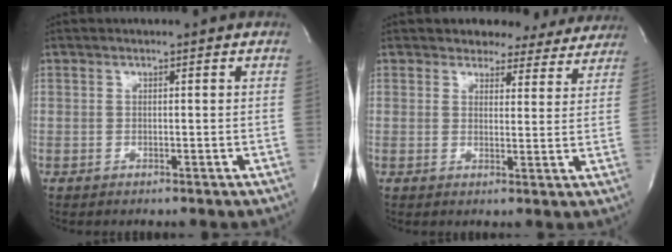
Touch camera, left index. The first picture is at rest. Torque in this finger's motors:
{"motor_torque": [0.06, -0.59, 0.19, -0.01]}